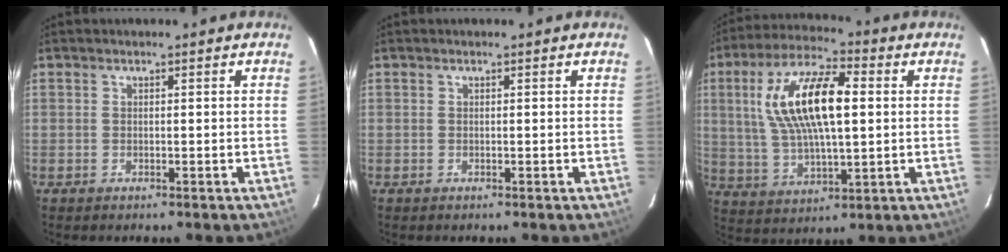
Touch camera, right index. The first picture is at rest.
{"total": 0.0}
{"total": 17.1, "force": [3.4, 6.3, 15.5], "torque": [-0.298, 0.018, 0.065]}